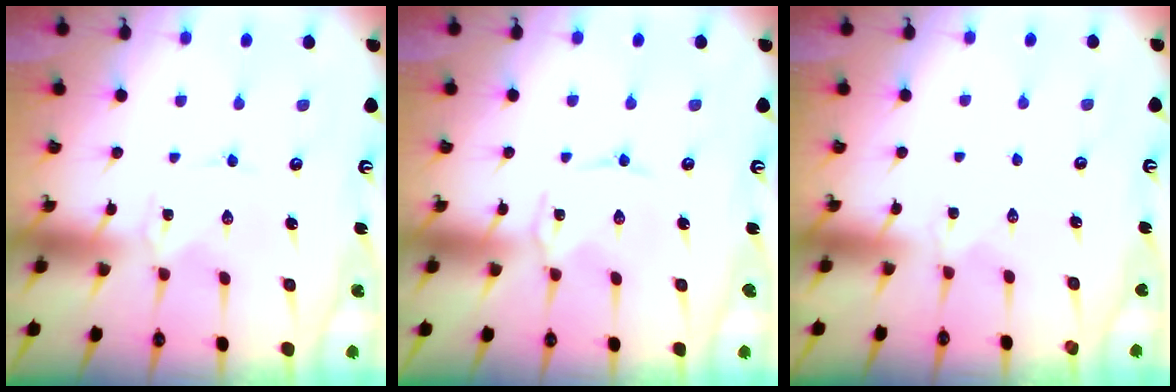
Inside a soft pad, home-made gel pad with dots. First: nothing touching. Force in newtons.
{"total": 1.5, "press": 1.5, "slide": 0.3}
{"total": 0.6, "press": 0.5, "slide": 0.2}